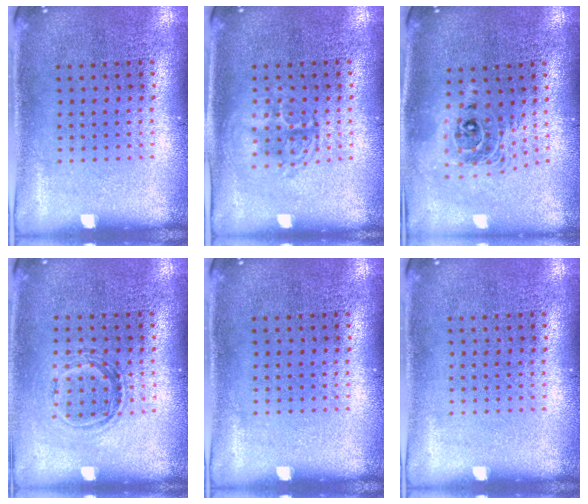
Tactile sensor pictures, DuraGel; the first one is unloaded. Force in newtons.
{"total": 1.3, "press": 1.3, "slide": 0.2}
{"total": 2.0, "press": 1.6, "slide": 1.3}
{"total": 1.1, "press": 0.9, "slide": 0.6}
{"total": 0.0}
{"total": 0.0}